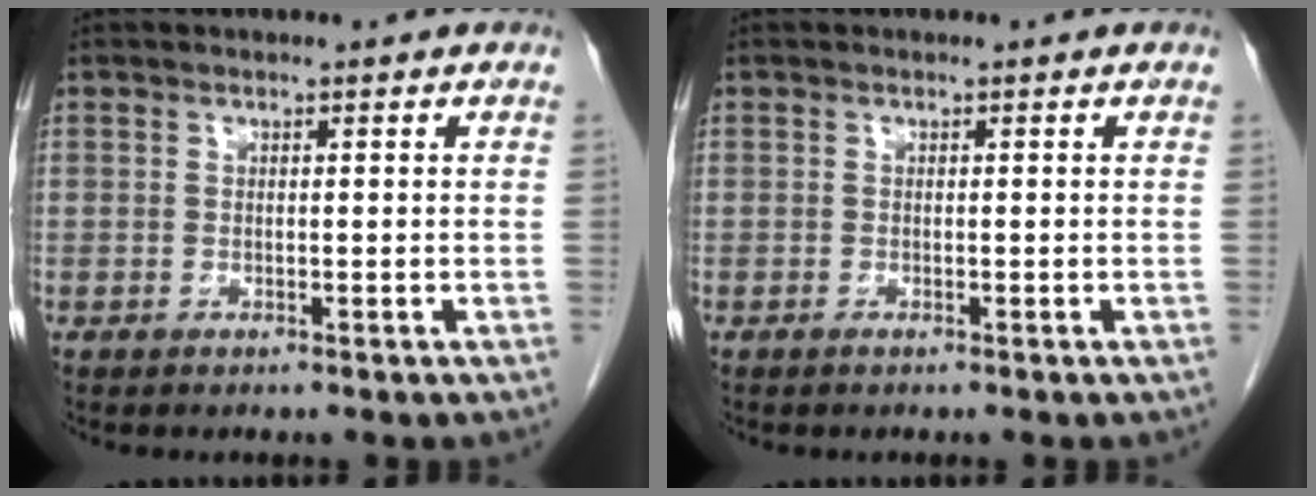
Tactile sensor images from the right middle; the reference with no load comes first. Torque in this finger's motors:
{"motor_torque": [-0.18, 0.02, 0.05, -0.01]}